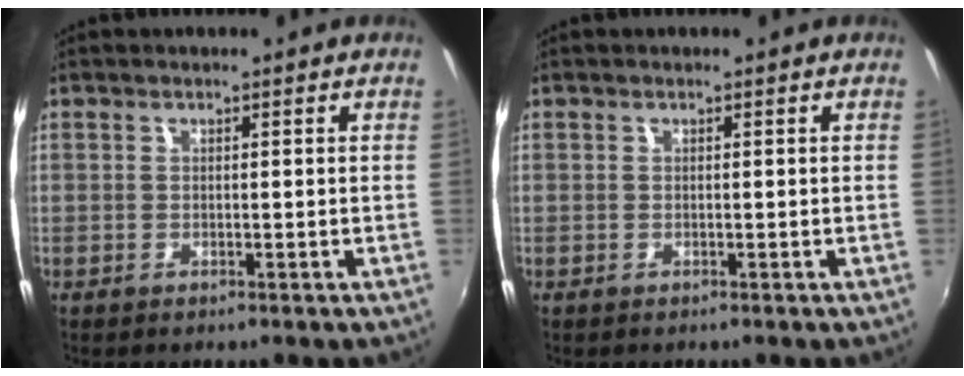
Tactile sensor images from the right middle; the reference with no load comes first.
{"total": 0.0}